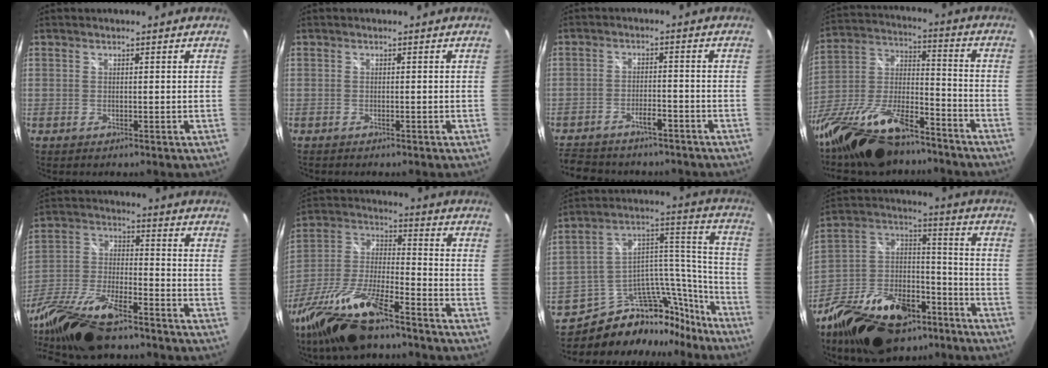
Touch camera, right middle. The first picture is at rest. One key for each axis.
{"total": 0.6, "fx": -0.6, "fy": 0.2, "fz": 0.2, "tx": -0.005, "ty": 0.000, "tz": -0.010}
{"total": 10.4, "fx": -8.9, "fy": 3.7, "fz": 4.1, "tx": -0.103, "ty": 0.000, "tz": -0.131}
{"total": 22.7, "fx": -16.8, "fy": 7.7, "fz": 13.2, "tx": -0.267, "ty": -0.016, "tz": -0.291}
{"total": 21.4, "fx": -16.2, "fy": 5.7, "fz": 12.7, "tx": -0.271, "ty": -0.047, "tz": -0.292}
{"total": 19.7, "fx": -13.9, "fy": 4.7, "fz": 13.1, "tx": -0.271, "ty": -0.023, "tz": -0.261}
{"total": 24.0, "fx": -19.3, "fy": 10.9, "fz": 9.2, "tx": -0.135, "ty": 0.083, "tz": -0.277}
{"total": 25.8, "fx": -16.2, "fy": 13.8, "fz": 14.6, "tx": -0.291, "ty": 0.026, "tz": -0.262}